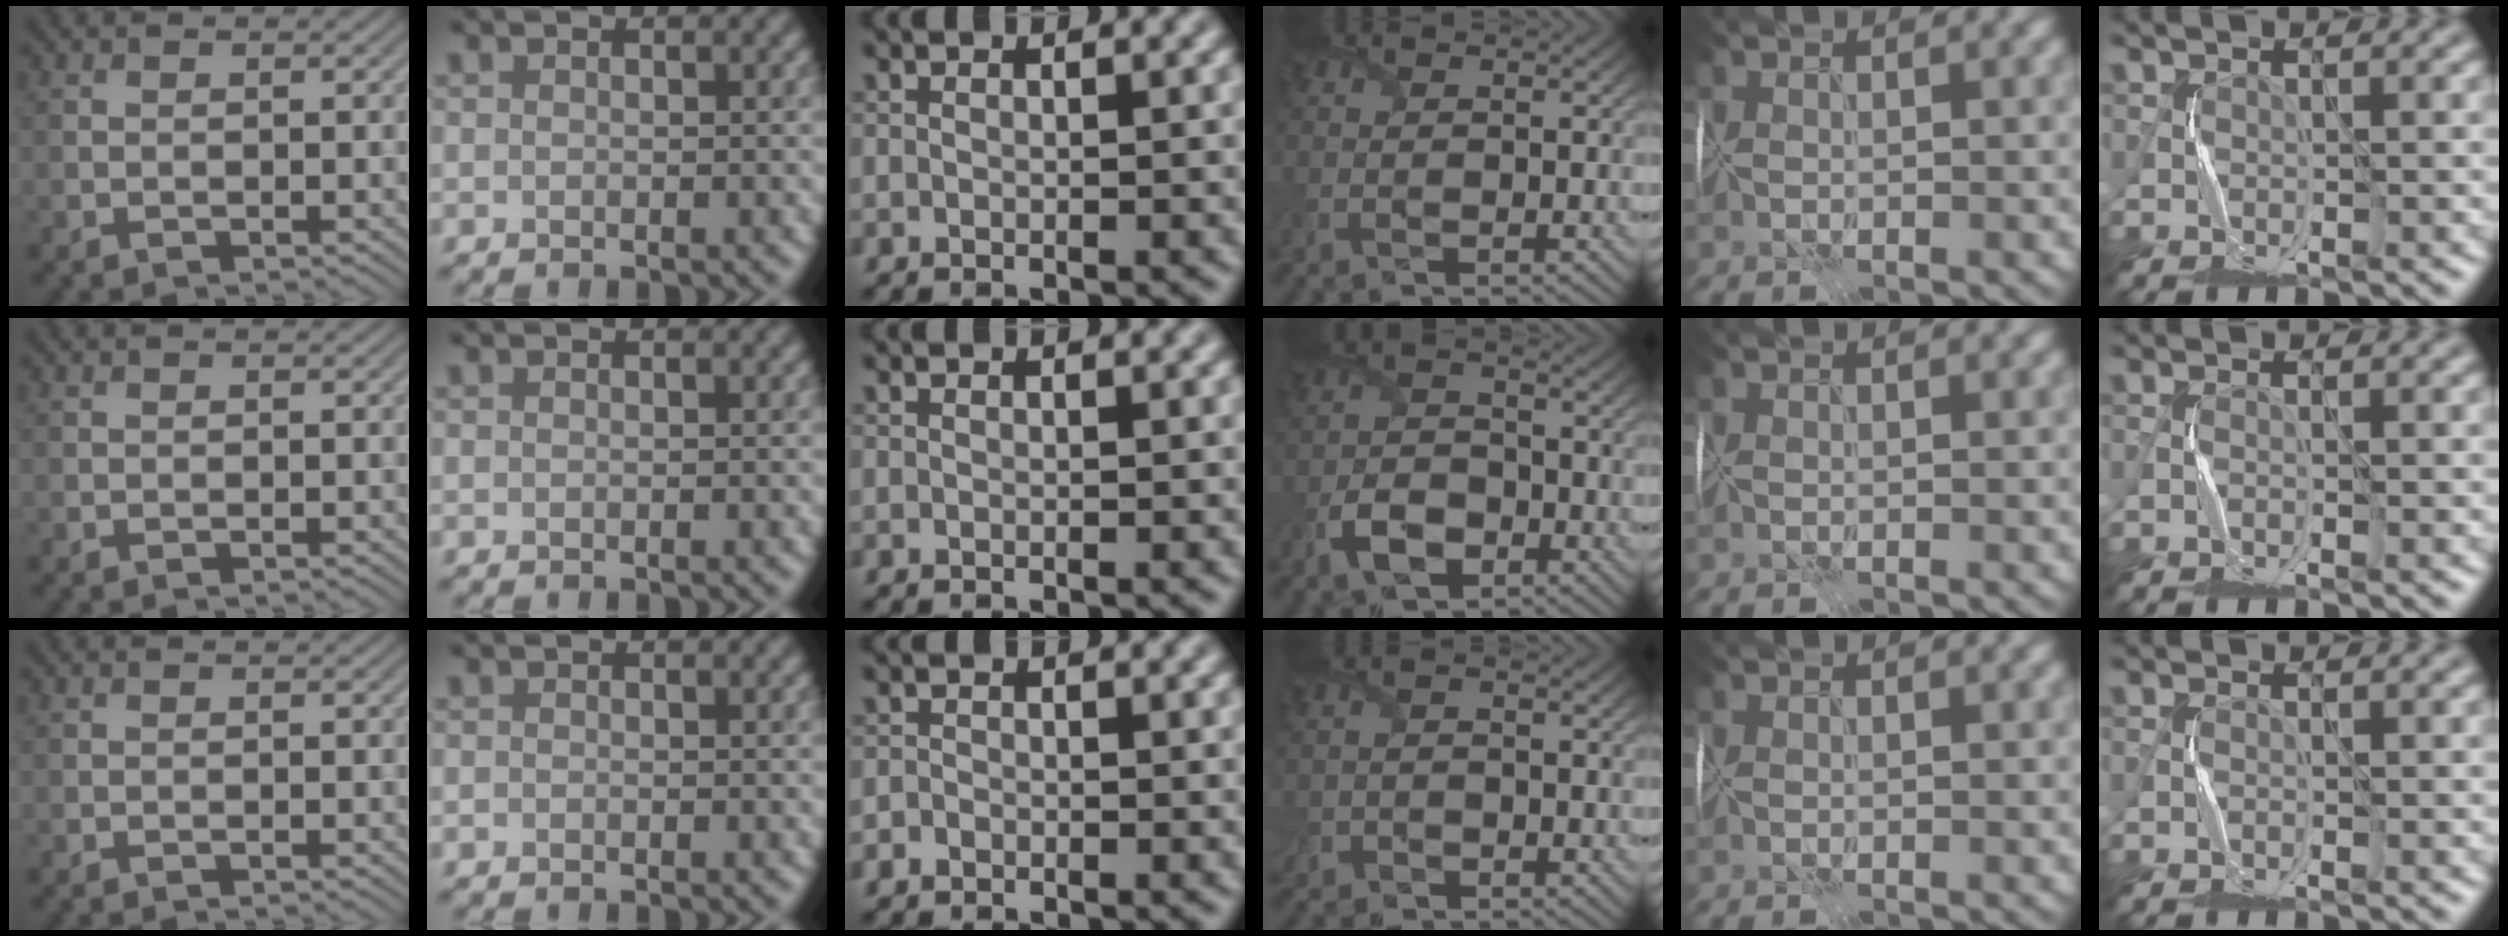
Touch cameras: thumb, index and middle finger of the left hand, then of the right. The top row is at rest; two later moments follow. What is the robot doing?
{"motion": "wrap", "object": "plastic wrap"}